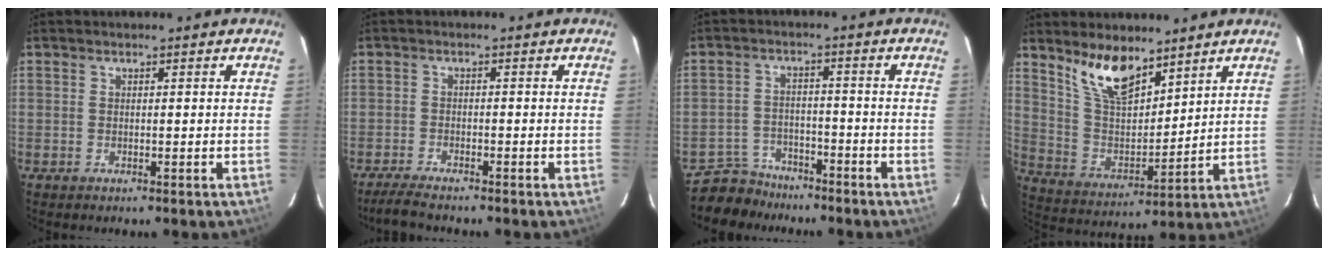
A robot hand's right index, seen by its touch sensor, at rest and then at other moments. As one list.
[{"total": 4.1, "force": [-3.8, 0.4, 1.7], "torque": [-0.056, -0.012, -0.071]}, {"total": 6.7, "force": [-5.6, 3.7, -0.1], "torque": [-0.017, 0.016, -0.092]}, {"total": 11.9, "force": [8.7, 4.6, 6.7], "torque": [-0.131, 0.004, 0.176]}]